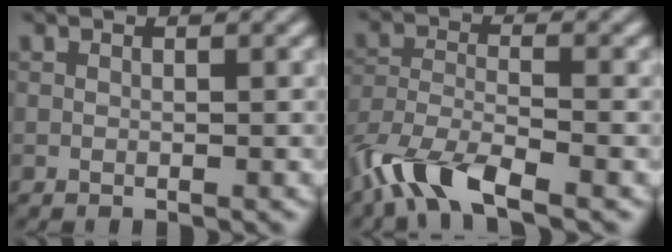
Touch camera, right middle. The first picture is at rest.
{"total": 6.8, "force": [-4.9, 2.0, 4.3], "torque": [-0.086, -0.008, -0.102]}